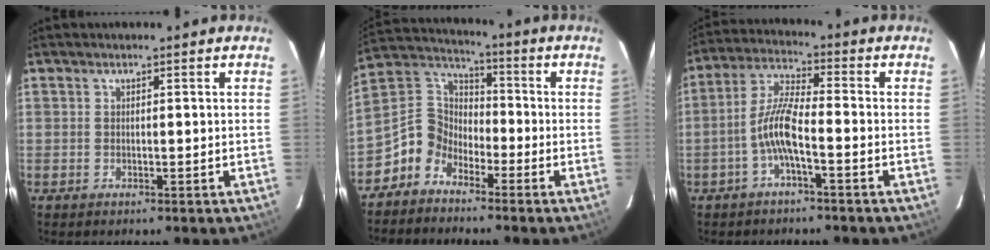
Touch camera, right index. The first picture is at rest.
{"total": 7.5, "force": [-5.2, 5.1, 1.8], "torque": [-0.045, 0.039, -0.126]}
{"total": 7.1, "force": [-2.8, 1.1, 6.4], "torque": [-0.142, 0.012, -0.055]}